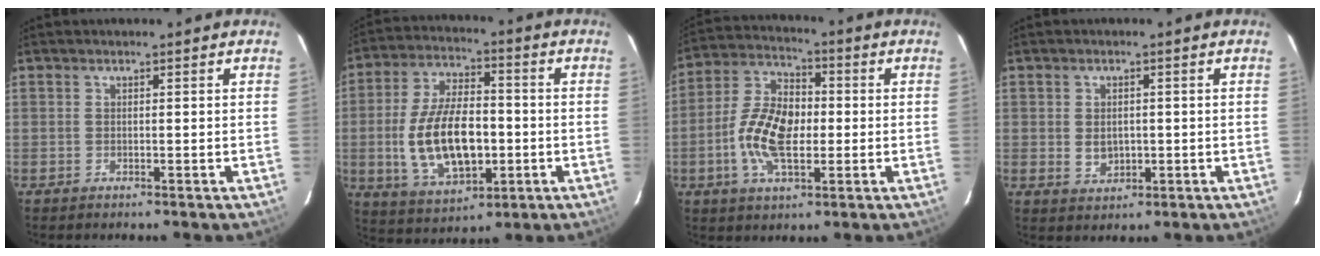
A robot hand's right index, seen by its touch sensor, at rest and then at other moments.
{"total": 16.9, "force": [-2.6, 8.6, 14.3], "torque": [-0.286, 0.000, -0.031]}
{"total": 12.9, "force": [-2.0, 6.8, 10.8], "torque": [-0.222, 0.011, -0.041]}
{"total": 3.8, "force": [-0.3, 3.1, 2.3], "torque": [-0.039, -0.003, 0.002]}